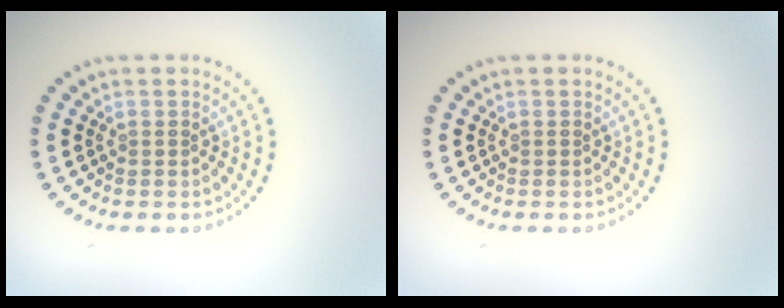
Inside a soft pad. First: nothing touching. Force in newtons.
{"total": 0.0}